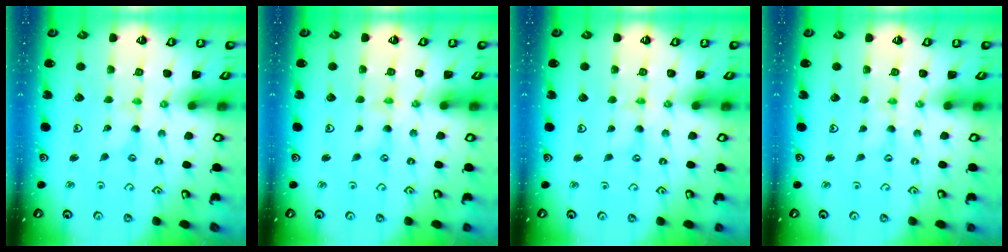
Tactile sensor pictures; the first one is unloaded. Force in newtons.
{"total": 0.0}
{"total": 0.0}
{"total": 0.0}